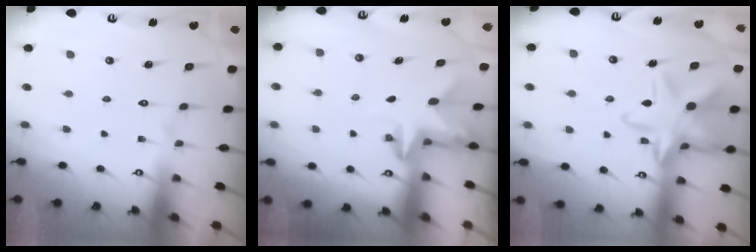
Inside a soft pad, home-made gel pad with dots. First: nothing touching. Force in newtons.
{"total": 2.5, "press": 2.5, "slide": 0.4}
{"total": 17.6, "press": 17.6, "slide": 1.4}